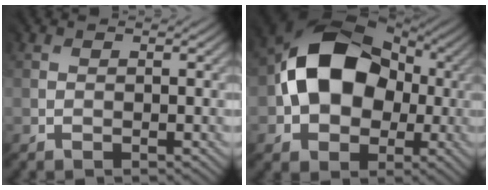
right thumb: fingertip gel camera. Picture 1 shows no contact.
{"total": 12.7, "force": [0.8, 10.1, 7.7], "torque": [-0.105, 0.013, 0.008]}